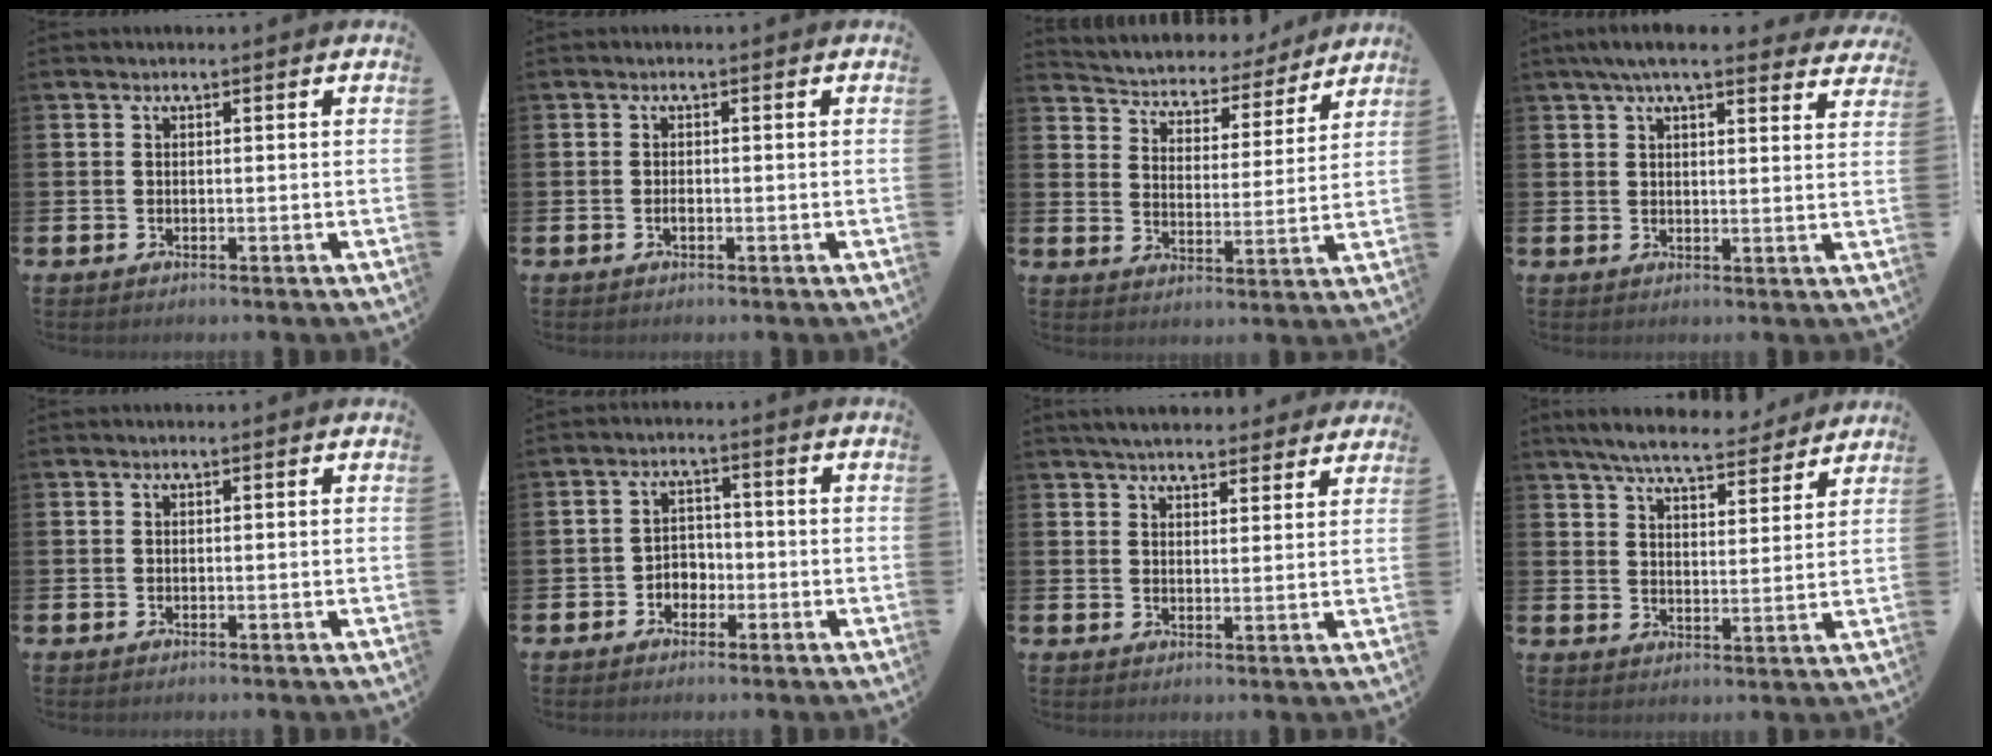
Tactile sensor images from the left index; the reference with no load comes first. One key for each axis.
{"total": 0.8, "fx": -0.3, "fy": 0.3, "fz": 0.6, "tx": -0.012, "ty": -0.001, "tz": -0.007}
{"total": 4.7, "fx": 4.4, "fy": 1.7, "fz": 0.1, "tx": -0.024, "ty": -0.044, "tz": 0.068}
{"total": 5.5, "fx": 4.9, "fy": 0.9, "fz": 2.4, "tx": -0.056, "ty": -0.011, "tz": 0.089}
{"total": 0.0}
{"total": 3.0, "fx": -1.7, "fy": 2.3, "fz": 0.8, "tx": -0.022, "ty": 0.008, "tz": -0.040}
{"total": 4.8, "fx": 4.6, "fy": 1.1, "fz": 0.8, "tx": -0.025, "ty": -0.018, "tz": 0.083}
{"total": 7.0, "fx": 6.6, "fy": 1.1, "fz": 2.0, "tx": -0.049, "ty": -0.040, "tz": 0.113}